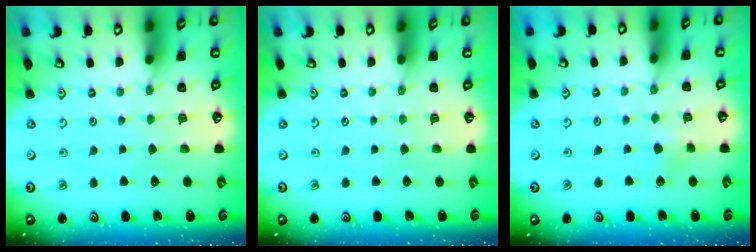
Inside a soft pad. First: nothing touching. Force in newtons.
{"total": 0.0}
{"total": 2.2, "press": 2.1, "slide": 0.5}